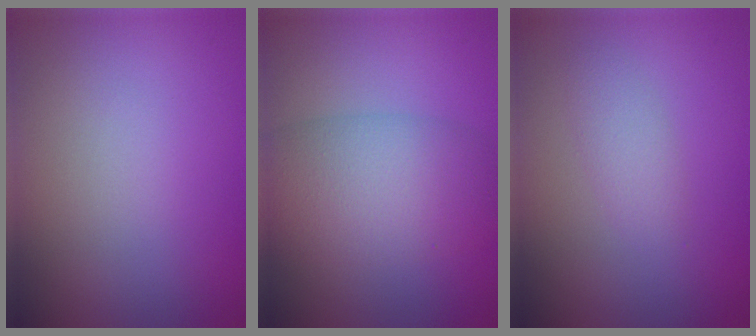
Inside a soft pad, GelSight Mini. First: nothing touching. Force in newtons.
{"total": 7.2, "press": 7.2, "slide": 0.1}
{"total": 1.6, "press": 1.6, "slide": 0.0}